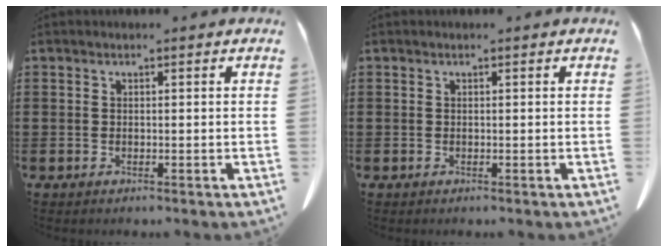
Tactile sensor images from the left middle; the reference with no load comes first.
{"total": 0.0}